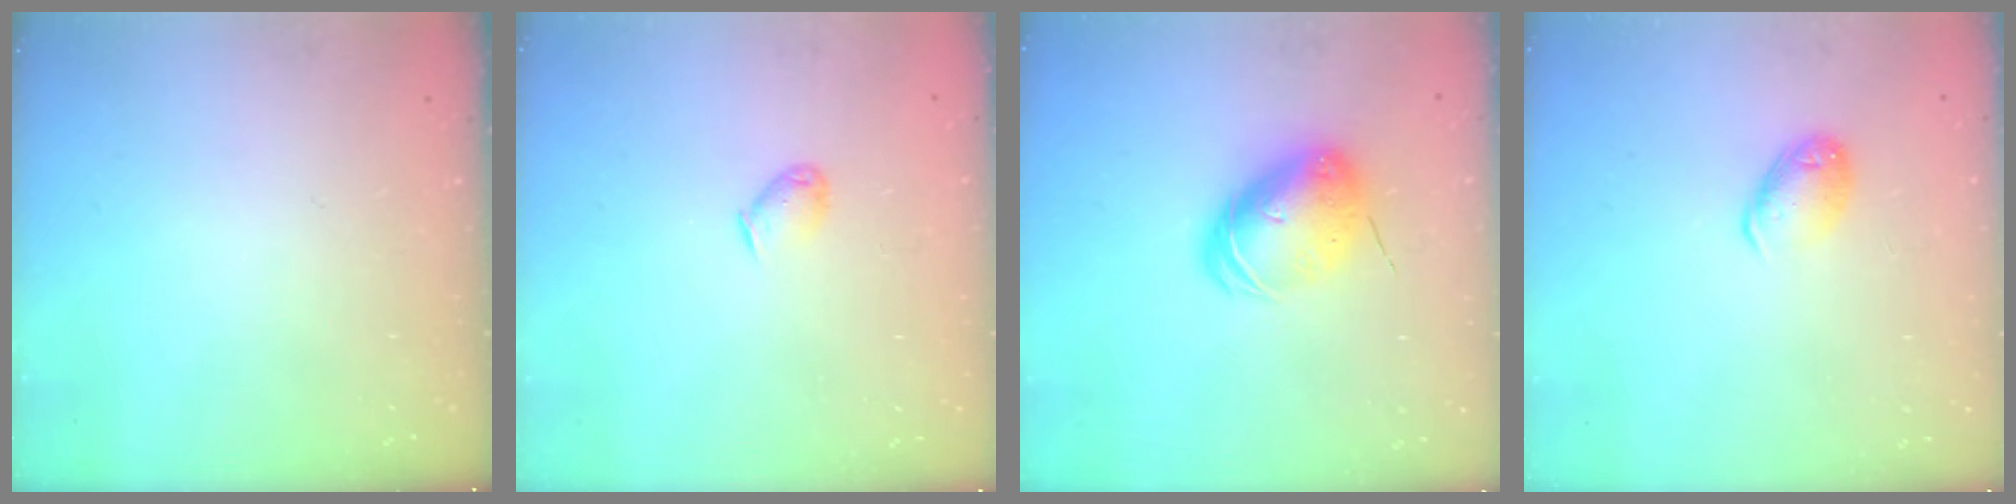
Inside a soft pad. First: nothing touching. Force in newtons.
{"total": 3.8, "press": 3.7, "slide": 0.7}
{"total": 9.4, "press": 9.3, "slide": 1.6}
{"total": 9.3, "press": 9.1, "slide": 1.6}